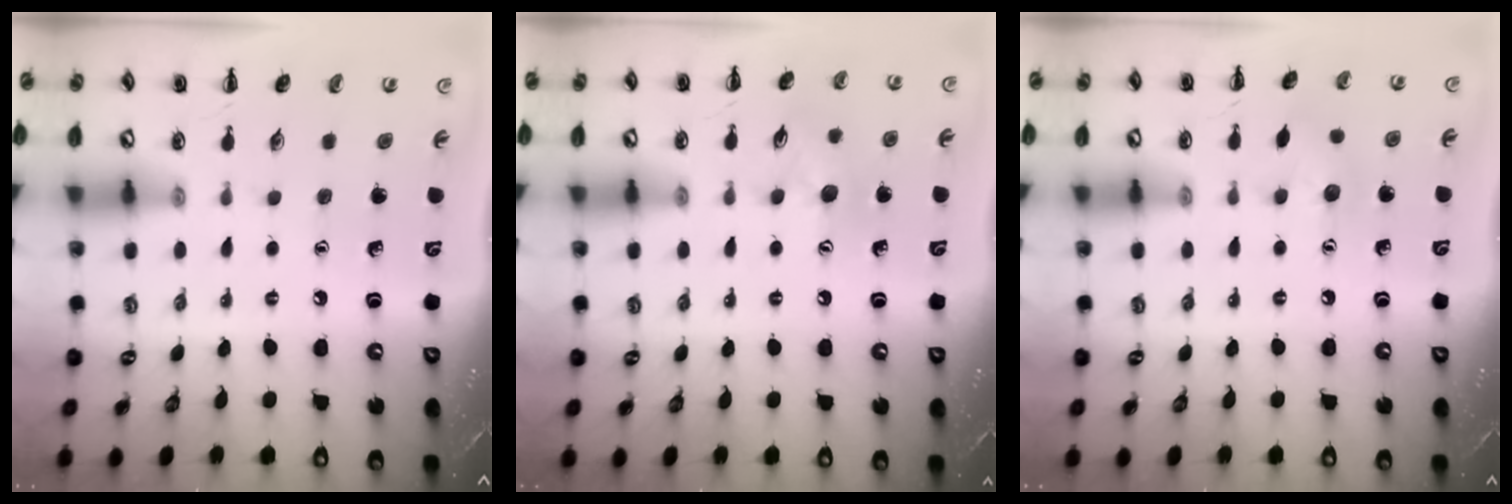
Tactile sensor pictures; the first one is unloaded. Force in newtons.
{"total": 7.8, "press": 7.7, "slide": 0.8}
{"total": 5.8, "press": 5.6, "slide": 1.3}